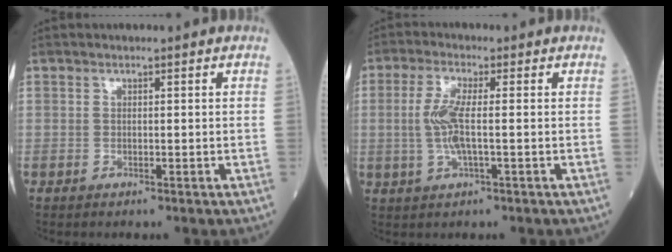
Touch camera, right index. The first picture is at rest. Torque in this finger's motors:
{"motor_torque": [0.13, -0.02, 0.13, 0.07]}